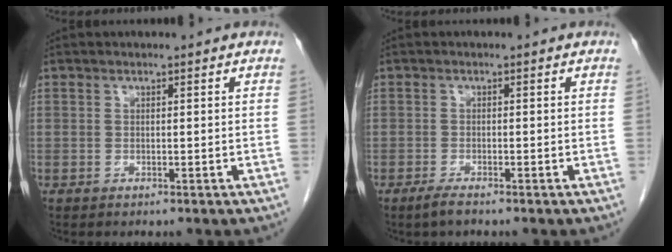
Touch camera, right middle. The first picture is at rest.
{"total": 1.9, "force": [-1.5, 0.2, 1.2], "torque": [-0.032, -0.005, -0.029]}